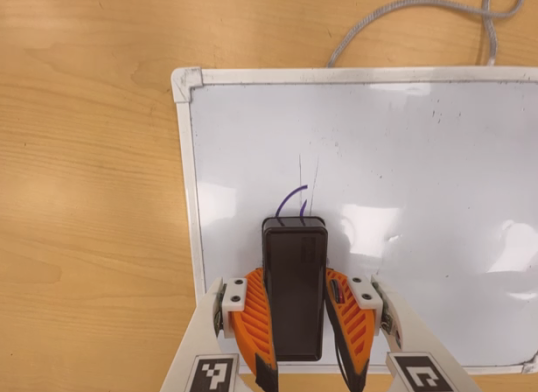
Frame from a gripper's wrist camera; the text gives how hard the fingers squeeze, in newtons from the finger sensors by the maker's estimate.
{"total": 11.6, "left": 11.4, "right": 11.8}